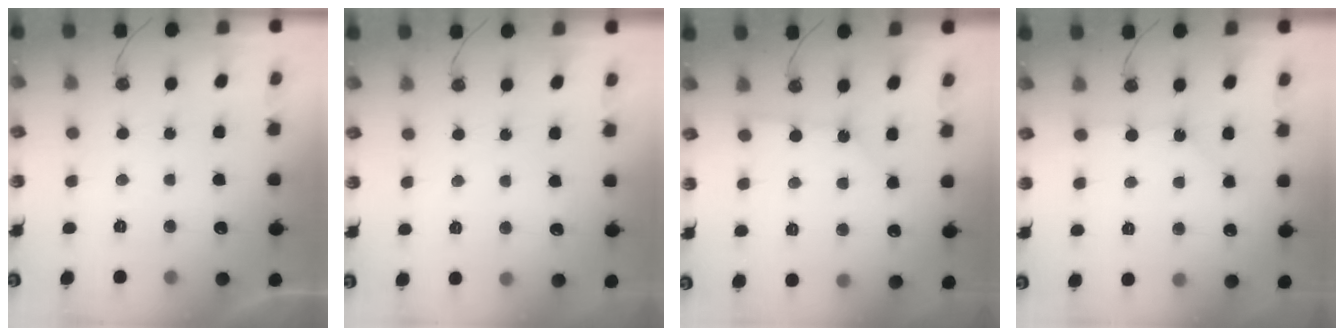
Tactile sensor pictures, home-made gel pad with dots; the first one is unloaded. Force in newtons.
{"total": 2.9, "press": 2.9, "slide": 0.3}
{"total": 2.0, "press": 2.0, "slide": 0.3}
{"total": 0.9, "press": 0.8, "slide": 0.2}